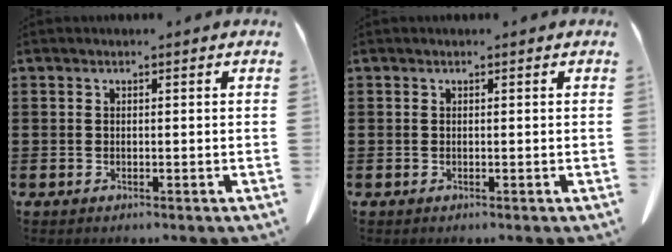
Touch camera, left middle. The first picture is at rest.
{"total": 0.0}